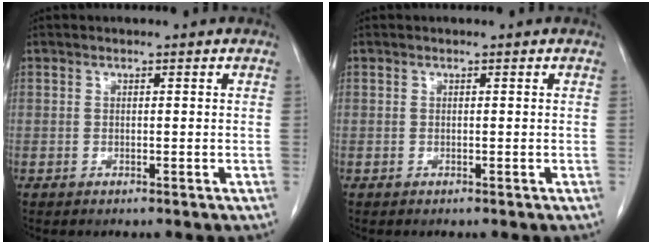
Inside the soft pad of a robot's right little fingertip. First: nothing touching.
{"total": 0.0}